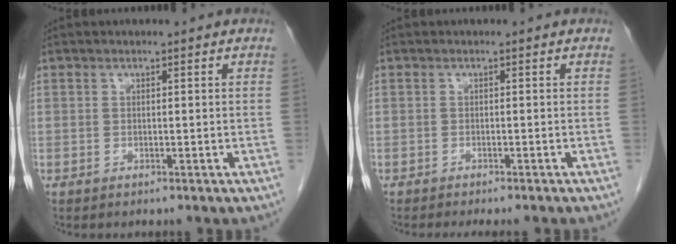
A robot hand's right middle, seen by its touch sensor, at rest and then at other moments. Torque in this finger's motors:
{"motor_torque": [0.82, -0.58, 0.15, 0.06]}